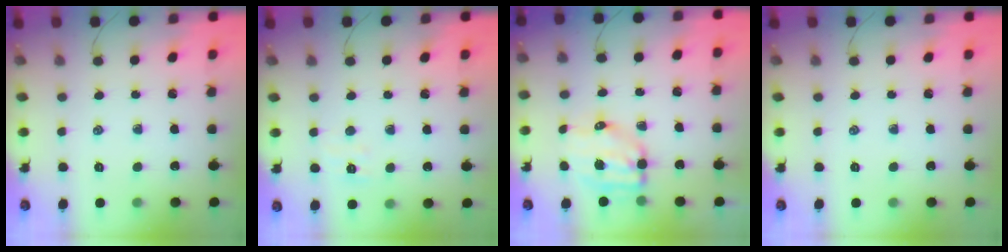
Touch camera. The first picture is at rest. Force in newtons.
{"total": 4.7, "press": 4.7, "slide": 0.7}
{"total": 7.7, "press": 7.6, "slide": 1.3}
{"total": 0.0}